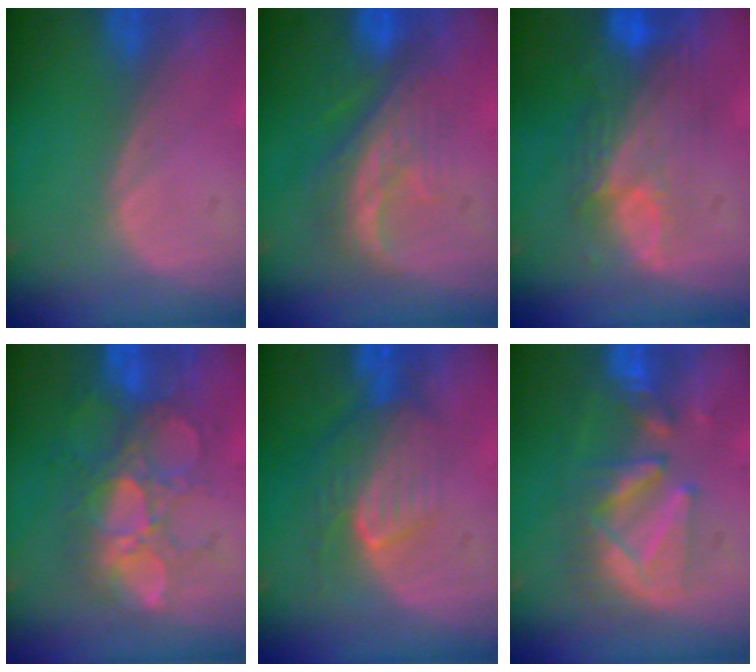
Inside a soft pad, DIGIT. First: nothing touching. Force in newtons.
{"total": 7.9, "press": 7.2, "slide": 3.4}
{"total": 9.7, "press": 8.2, "slide": 5.2}
{"total": 10.5, "press": 9.3, "slide": 4.8}
{"total": 8.1, "press": 7.1, "slide": 3.7}
{"total": 8.6, "press": 8.5, "slide": 1.5}